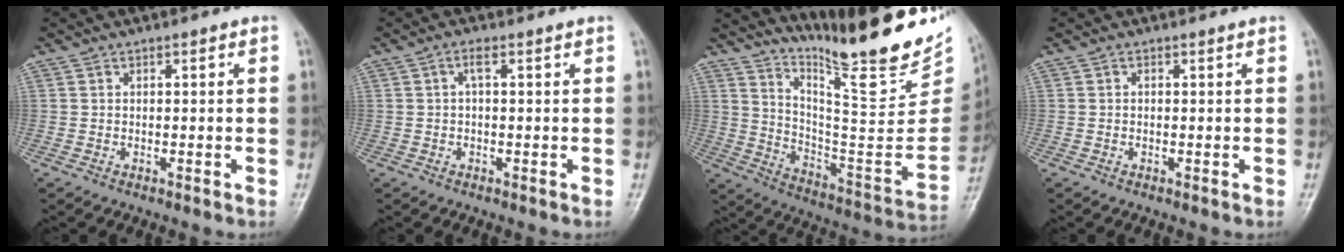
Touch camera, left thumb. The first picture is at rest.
{"total": 1.7, "force": [0.4, 0.5, 1.6], "torque": [-0.034, 0.010, 0.008]}
{"total": 24.6, "force": [19.5, 4.1, 14.5], "torque": [-0.188, -0.135, 0.297]}
{"total": 0.0}